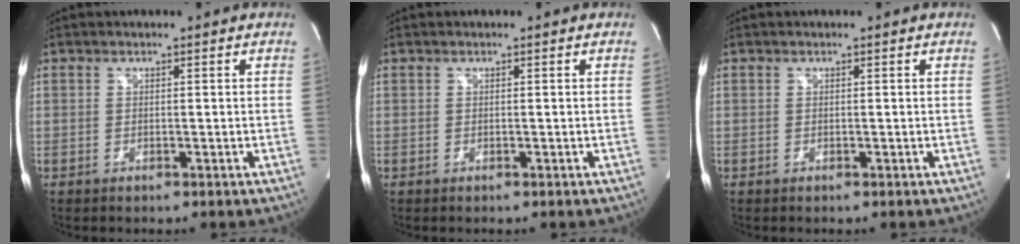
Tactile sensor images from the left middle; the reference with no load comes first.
{"total": 0.0}
{"total": 0.0}